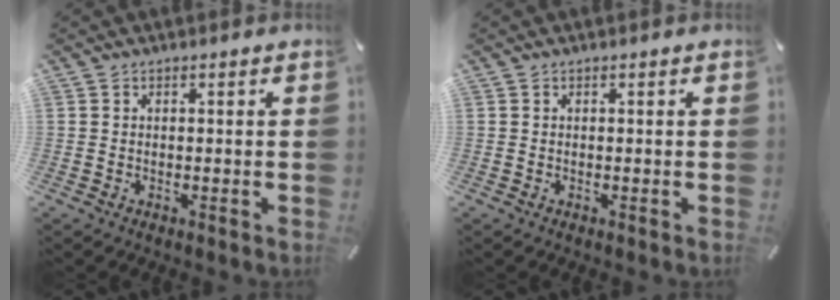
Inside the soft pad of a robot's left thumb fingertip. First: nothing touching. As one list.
[{"total": 0.0}]